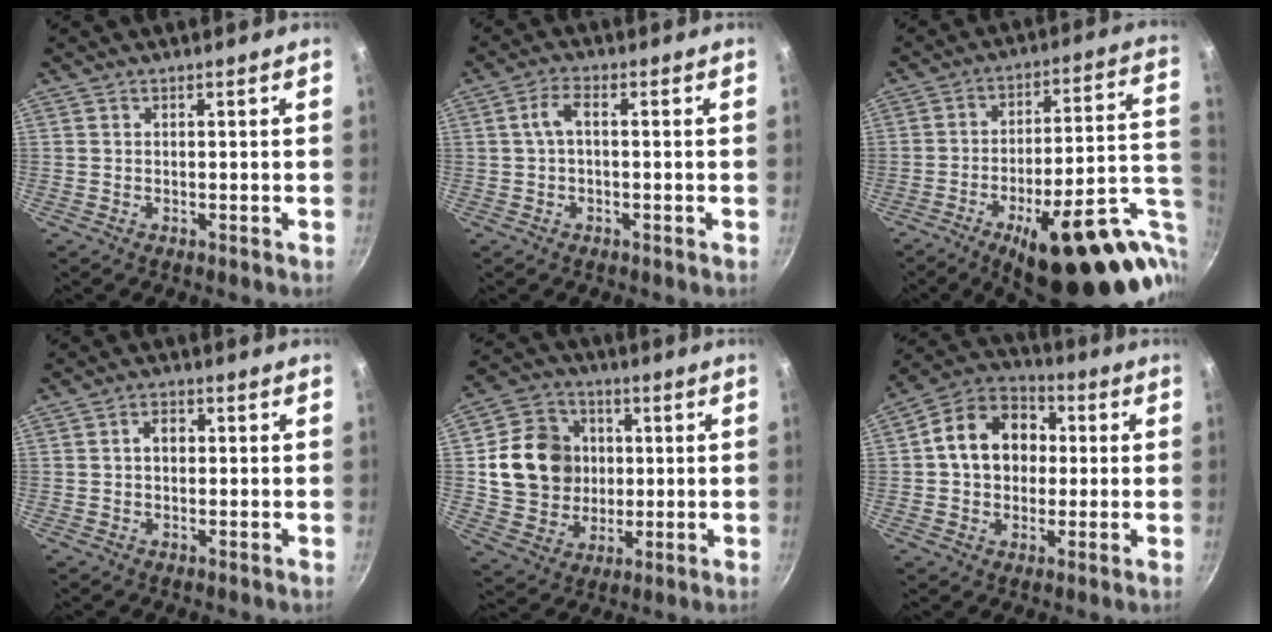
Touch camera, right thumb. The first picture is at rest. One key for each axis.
{"total": 3.6, "fx": -0.1, "fy": 1.7, "fz": 3.2, "tx": -0.069, "ty": 0.018, "tz": -0.003}
{"total": 28.1, "fx": -10.1, "fy": 10.3, "fz": 24.0, "tx": -0.288, "ty": 0.030, "tz": -0.133}
{"total": 3.0, "fx": 0.2, "fy": 2.2, "fz": 2.0, "tx": -0.017, "ty": 0.010, "tz": 0.000}
{"total": 15.7, "fx": 1.6, "fy": 13.7, "fz": 7.5, "tx": -0.104, "ty": 0.009, "tz": 0.030}
{"total": 14.0, "fx": 1.4, "fy": 11.1, "fz": 8.4, "tx": -0.106, "ty": 0.028, "tz": 0.004}